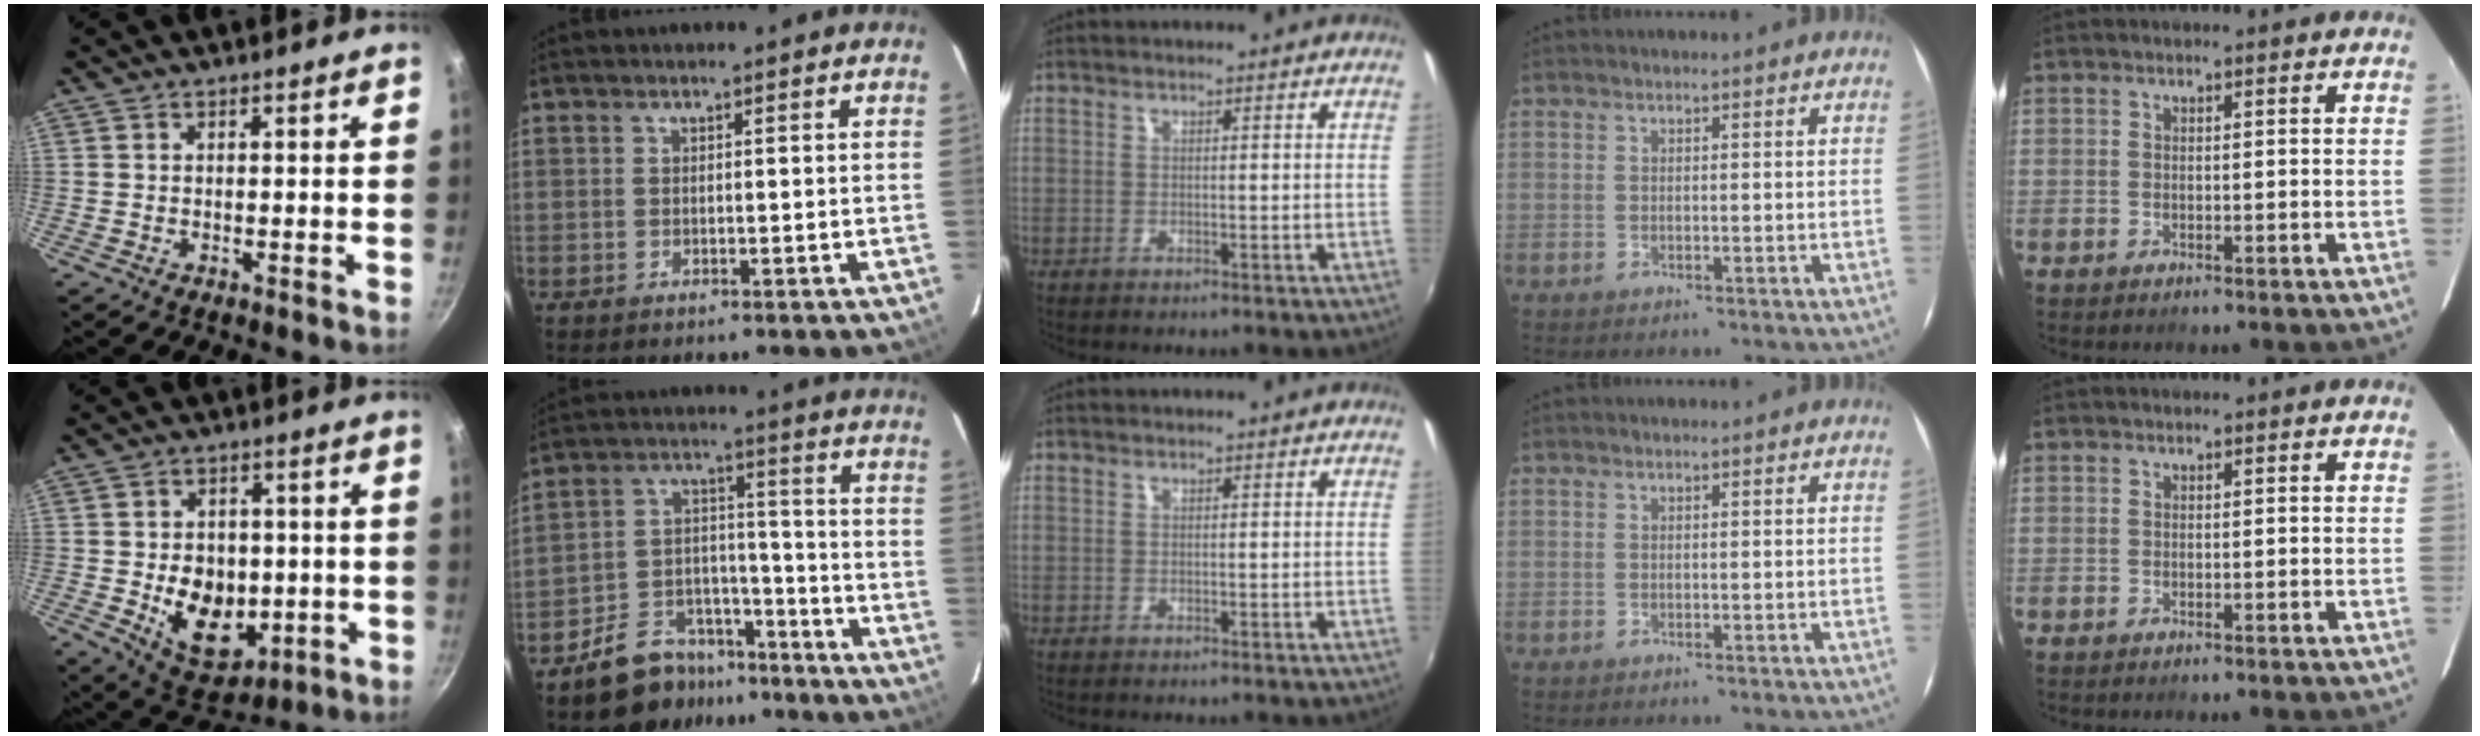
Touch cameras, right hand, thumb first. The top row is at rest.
{"thumb": {"total": 13.9, "force": [-2.0, 10.3, 9.1], "torque": [-0.097, -0.005, -0.011]}, "index": {"total": 11.9, "force": [-9.3, 6.7, 3.0], "torque": [-0.065, 0.051, -0.129]}}